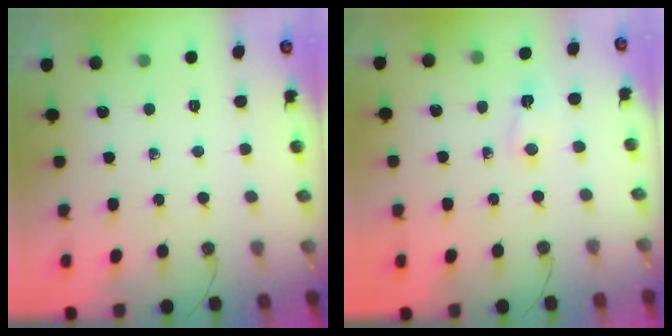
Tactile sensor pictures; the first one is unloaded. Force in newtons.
{"total": 2.1, "press": 2.0, "slide": 0.5}